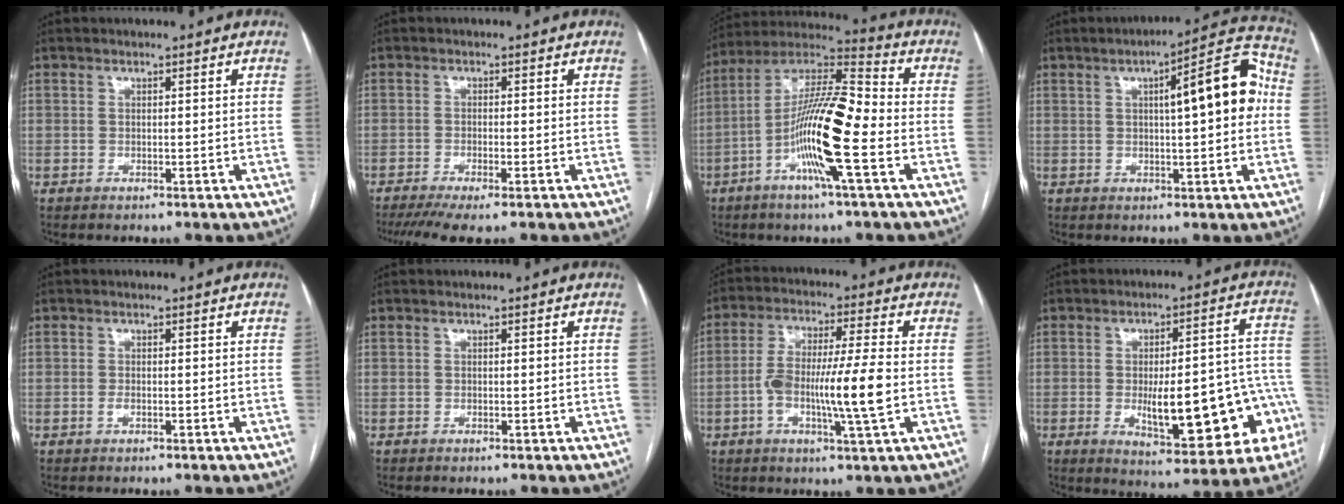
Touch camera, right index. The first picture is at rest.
{"total": 6.8, "force": [-5.0, 0.8, 4.5], "torque": [-0.070, -0.013, -0.080]}
{"total": 15.7, "force": [-4.6, 1.1, 15.0], "torque": [-0.288, 0.005, -0.088]}
{"total": 12.0, "force": [1.7, 2.3, 11.7], "torque": [-0.155, 0.036, 0.018]}
{"total": 0.7, "force": [-0.3, 0.2, 0.6], "torque": [-0.013, 0.000, -0.005]}
{"total": 0.0}
{"total": 11.4, "force": [-2.0, 0.4, 11.2], "torque": [-0.214, 0.005, -0.041]}
{"total": 19.1, "force": [-5.0, 5.5, 17.6], "torque": [-0.170, 0.034, -0.044]}